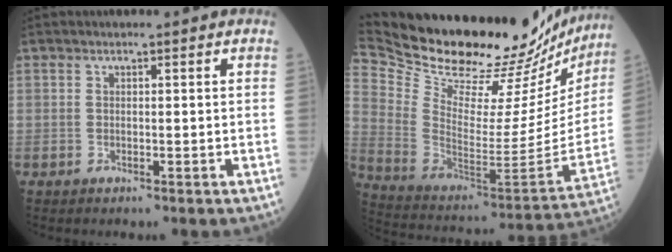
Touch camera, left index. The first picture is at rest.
{"total": 35.9, "force": [31.8, 8.8, 14.1], "torque": [-0.267, -0.090, 0.442]}